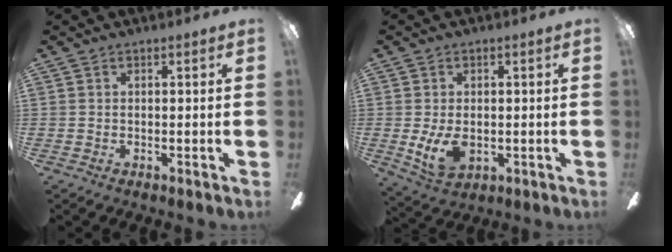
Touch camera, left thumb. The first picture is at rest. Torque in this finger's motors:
{"motor_torque": [0.72, 0.75, 0.24, -0.35, 0.04]}